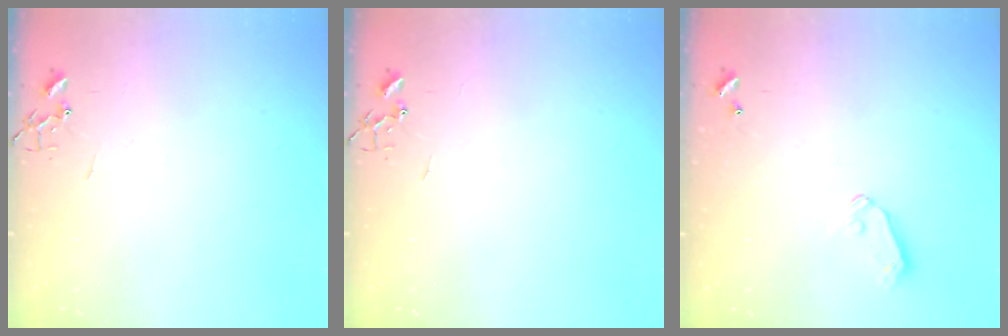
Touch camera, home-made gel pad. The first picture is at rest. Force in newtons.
{"total": 0.0}
{"total": 5.4, "press": 5.4, "slide": 0.5}